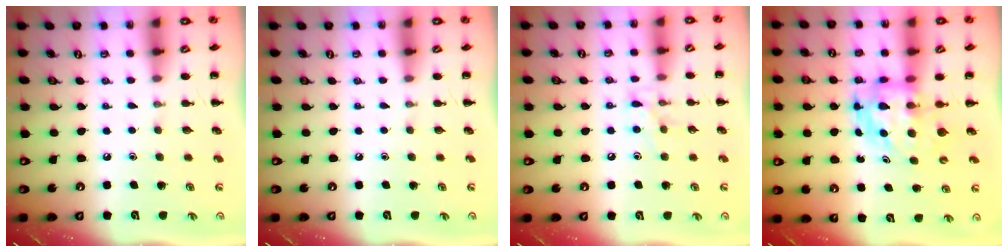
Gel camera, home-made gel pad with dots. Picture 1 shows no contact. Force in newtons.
{"total": 0.0}
{"total": 8.3, "press": 8.1, "slide": 1.3}
{"total": 5.0, "press": 4.8, "slide": 1.3}